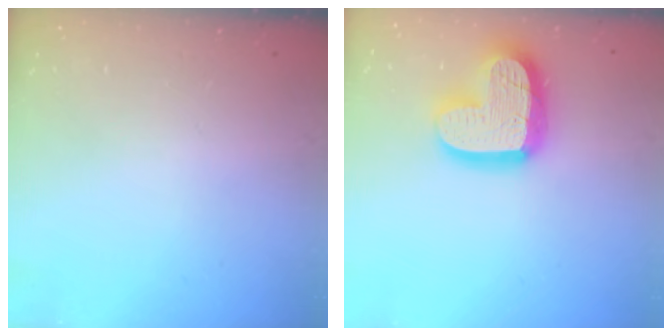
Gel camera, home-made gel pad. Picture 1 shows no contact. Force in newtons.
{"total": 20.3, "press": 20.2, "slide": 1.7}